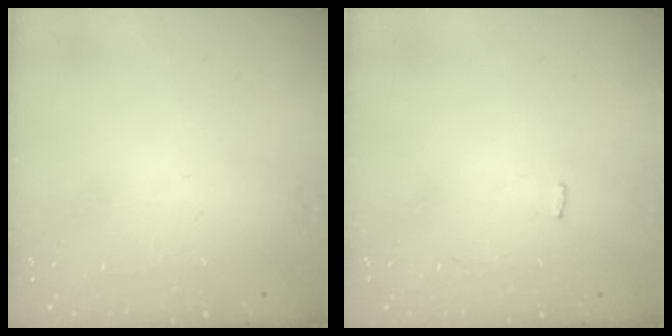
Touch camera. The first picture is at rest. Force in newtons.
{"total": 2.0, "press": 2.0, "slide": 0.3}